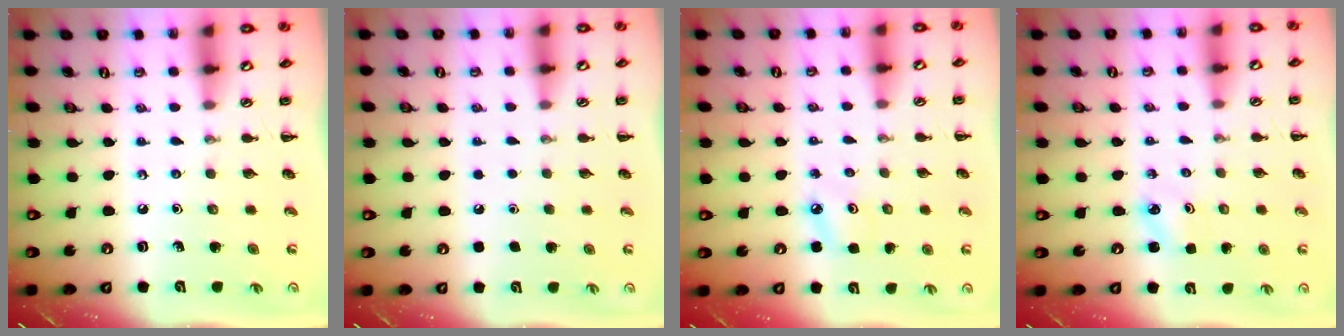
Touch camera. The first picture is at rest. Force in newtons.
{"total": 1.8, "press": 1.7, "slide": 0.1}
{"total": 6.3, "press": 6.1, "slide": 1.7}
{"total": 1.9, "press": 1.8, "slide": 0.5}